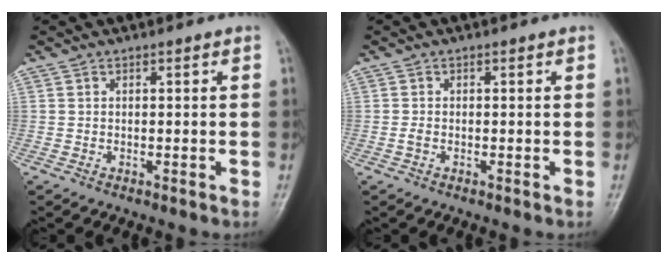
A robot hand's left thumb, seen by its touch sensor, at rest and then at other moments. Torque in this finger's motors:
{"motor_torque": [-0.06, 0.01, 0.02, -0.01, 0.00]}